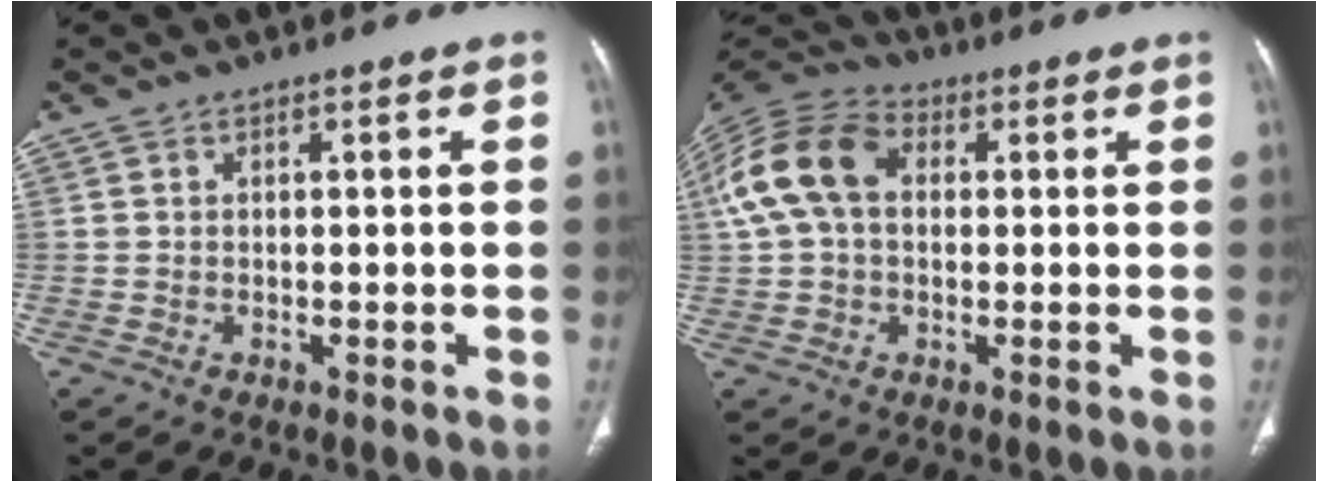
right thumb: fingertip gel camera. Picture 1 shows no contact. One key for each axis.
{"total": 13.3, "fx": 2.1, "fy": 9.2, "fz": 9.3, "tx": -0.188, "ty": 0.035, "tz": 0.031}